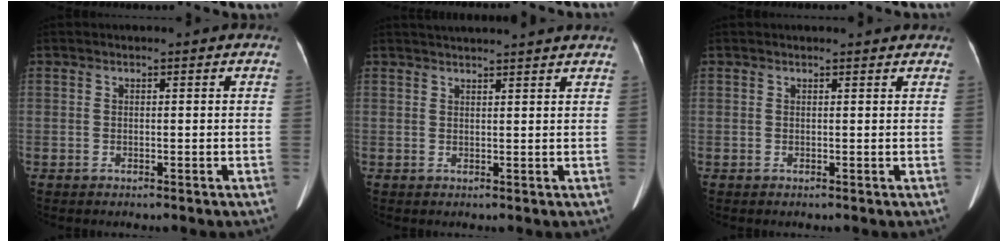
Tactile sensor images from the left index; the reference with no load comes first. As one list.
[{"total": 9.2, "force": [8.6, -0.5, 3.2], "torque": [-0.046, 0.028, 0.104]}, {"total": 2.8, "force": [2.7, 0.6, 0.6], "torque": [-0.015, 0.011, 0.025]}]